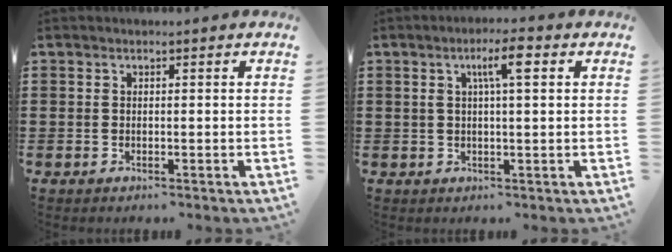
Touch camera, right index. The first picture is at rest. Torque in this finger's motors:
{"motor_torque": [0.87, 0.12, 0.16, 0.09]}